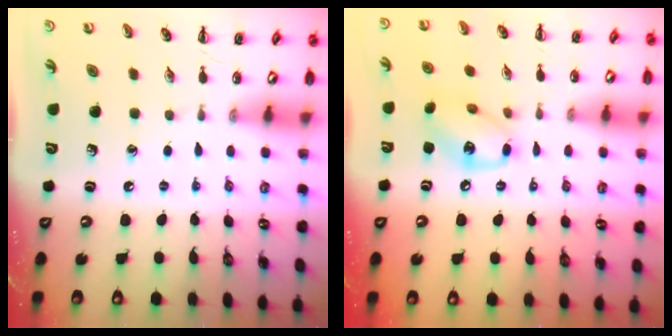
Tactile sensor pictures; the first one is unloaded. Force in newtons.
{"total": 12.0, "press": 11.9, "slide": 1.6}